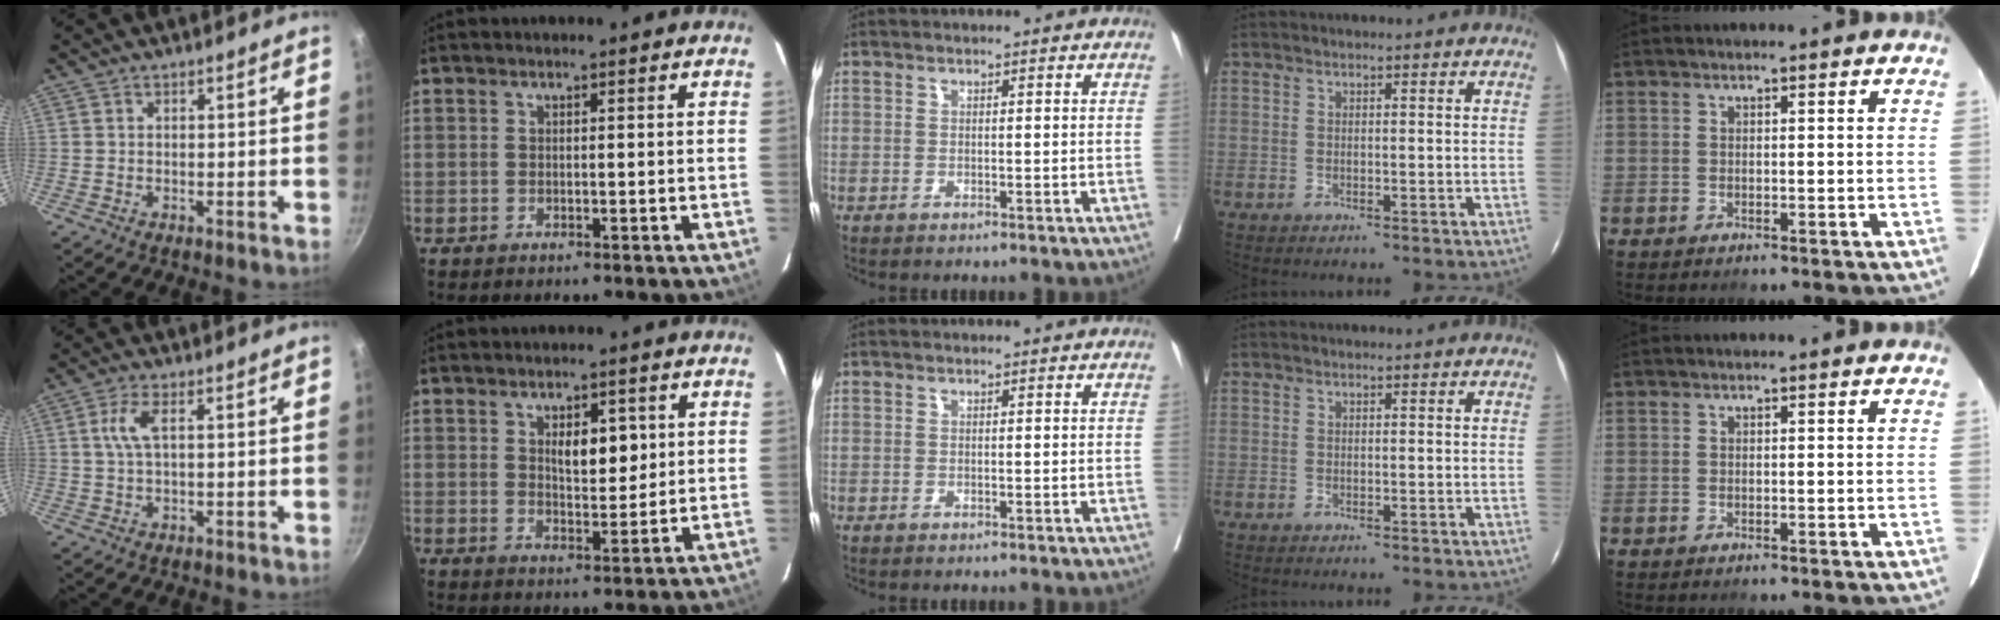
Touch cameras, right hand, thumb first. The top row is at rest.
{"thumb": {"total": 4.2, "force": [0.9, 1.5, 3.8], "torque": [-0.098, 0.009, 0.020]}, "index": {"total": 5.6, "force": [1.7, 2.5, 4.8], "torque": [-0.077, 0.001, 0.032]}}